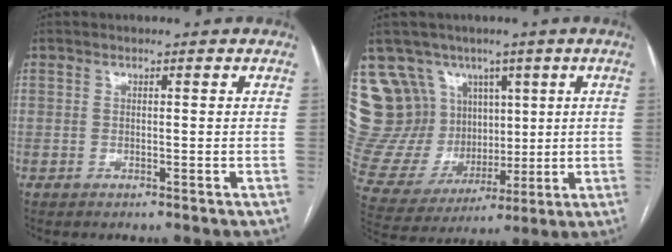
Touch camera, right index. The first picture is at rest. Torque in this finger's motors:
{"motor_torque": [-0.27, 0.57, 0.05, -0.01]}